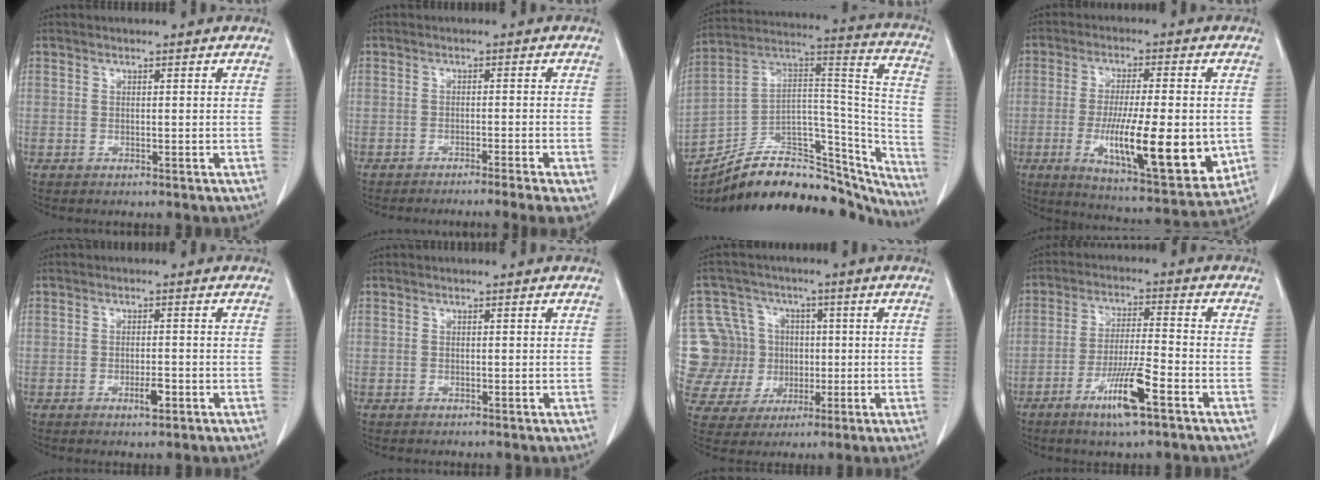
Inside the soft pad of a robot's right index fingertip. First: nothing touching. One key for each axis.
{"total": 8.4, "fx": -6.3, "fy": 0.1, "fz": 5.6, "tx": -0.058, "ty": -0.012, "tz": -0.089}
{"total": 32.4, "fx": -27.4, "fy": 11.8, "fz": 12.8, "tx": -0.173, "ty": 0.040, "tz": -0.386}
{"total": 18.2, "fx": -3.4, "fy": 3.9, "fz": 17.4, "tx": -0.272, "ty": -0.030, "tz": -0.043}
{"total": 2.2, "fx": -1.0, "fy": 0.6, "fz": 1.9, "tx": -0.028, "ty": 0.000, "tz": -0.014}
{"total": 0.0}
{"total": 13.9, "fx": 0.1, "fy": 13.5, "fz": 3.4, "tx": -0.100, "ty": 0.047, "tz": 0.023}
{"total": 9.0, "fx": -4.9, "fy": 0.4, "fz": 7.6, "tx": -0.143, "ty": -0.011, "tz": -0.086}